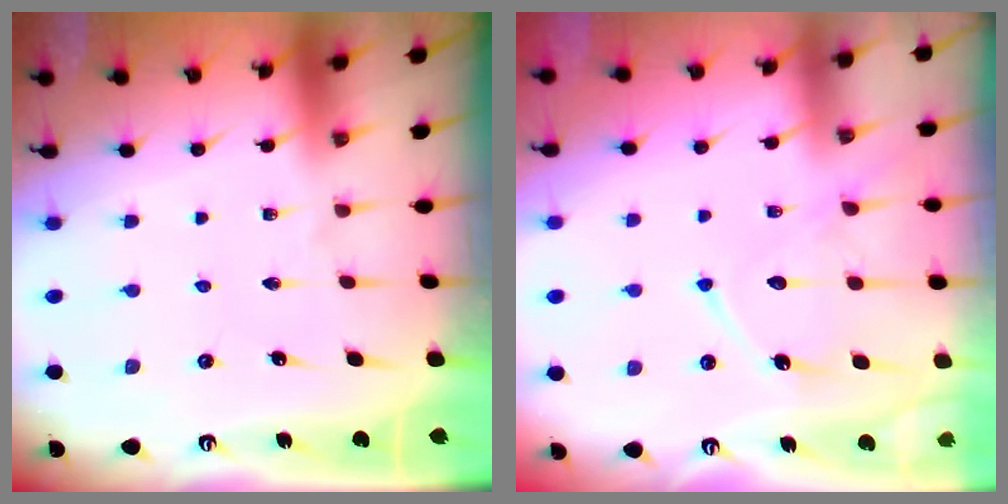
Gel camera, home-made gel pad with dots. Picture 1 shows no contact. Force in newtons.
{"total": 13.1, "press": 13.1, "slide": 1.1}